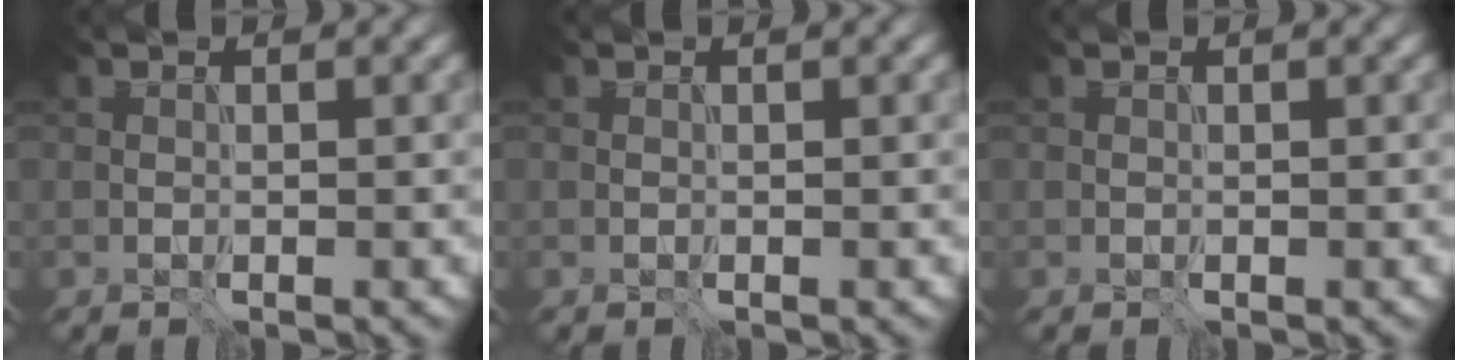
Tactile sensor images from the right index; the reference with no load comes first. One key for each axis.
{"total": 0.0}
{"total": 0.0}